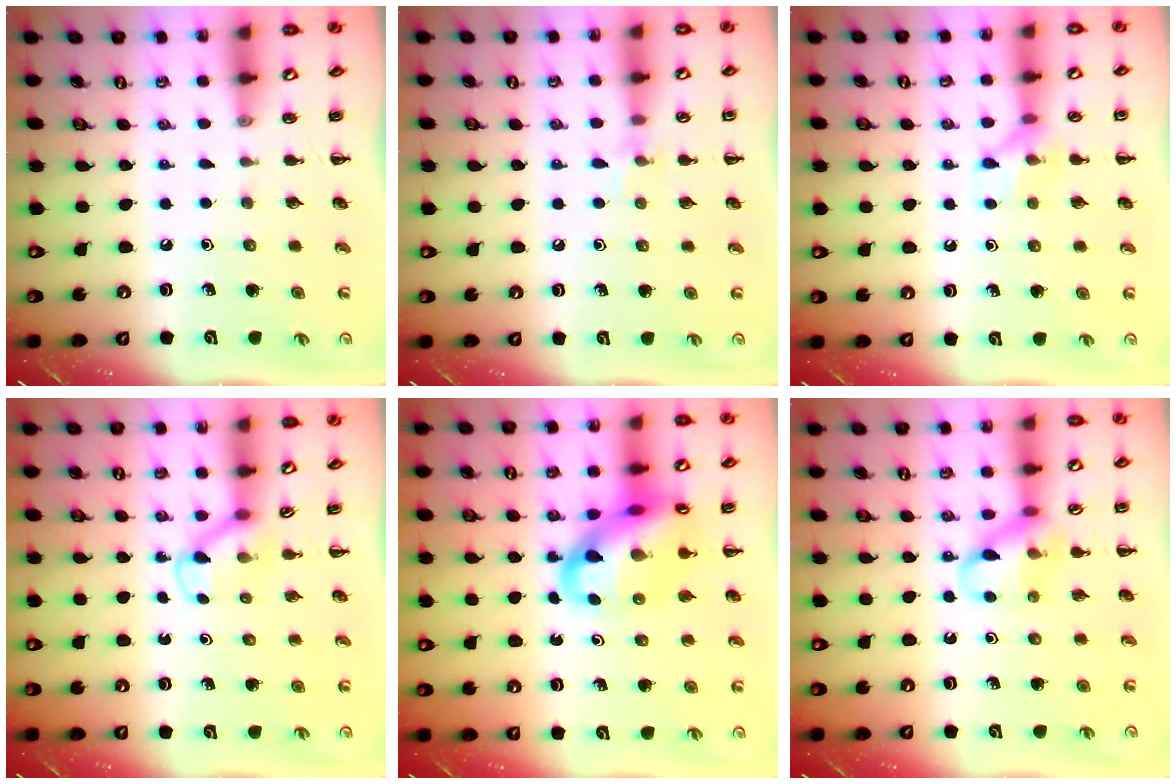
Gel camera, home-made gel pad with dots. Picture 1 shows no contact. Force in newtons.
{"total": 5.3, "press": 5.1, "slide": 1.4}
{"total": 7.5, "press": 7.5, "slide": 0.9}
{"total": 3.4, "press": 3.1, "slide": 1.2}
{"total": 18.6, "press": 18.1, "slide": 4.0}
{"total": 12.7, "press": 12.5, "slide": 1.8}